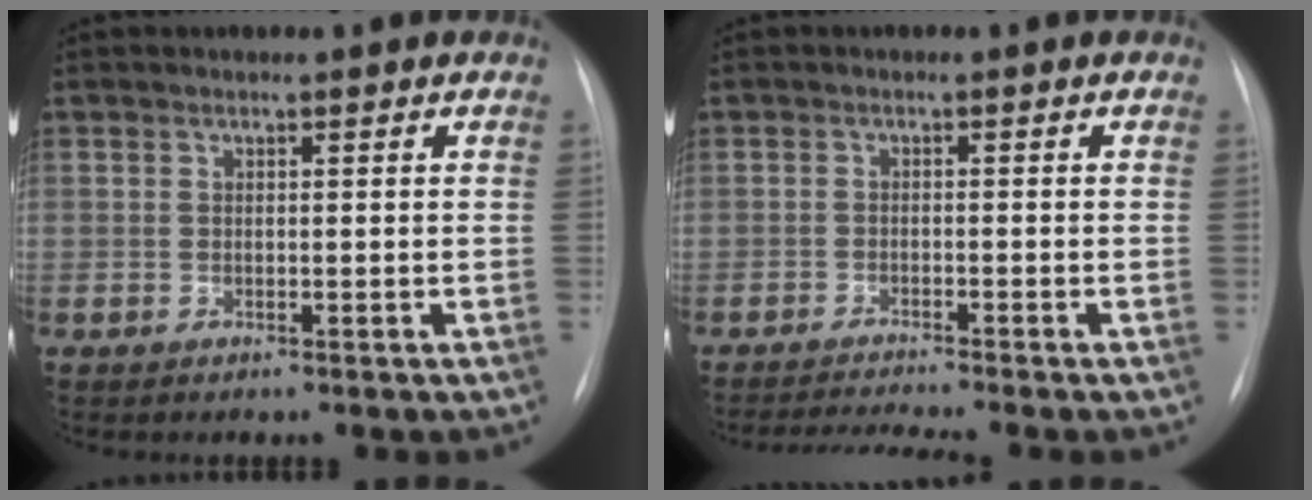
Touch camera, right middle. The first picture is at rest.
{"total": 5.5, "force": [-4.9, -1.5, 2.1], "torque": [-0.032, -0.017, -0.080]}